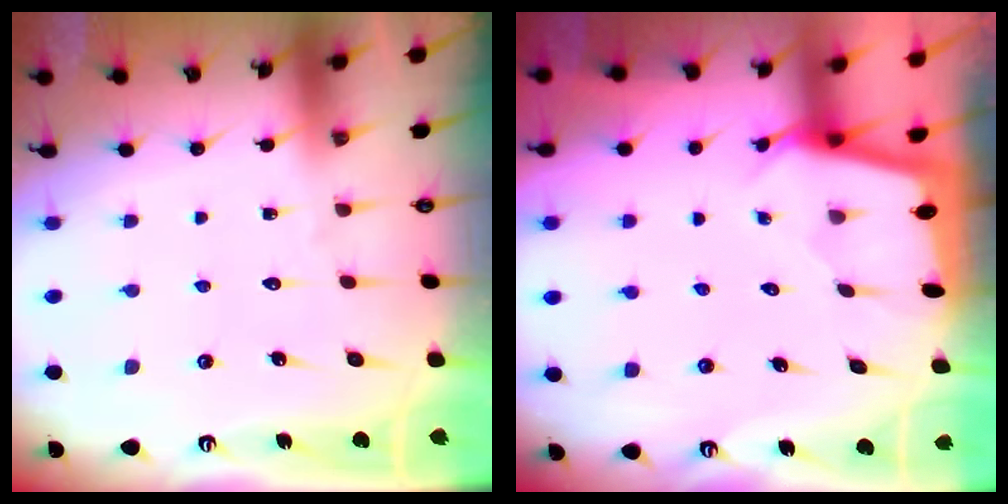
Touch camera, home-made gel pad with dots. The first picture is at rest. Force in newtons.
{"total": 1.5, "press": 1.5, "slide": 0.2}